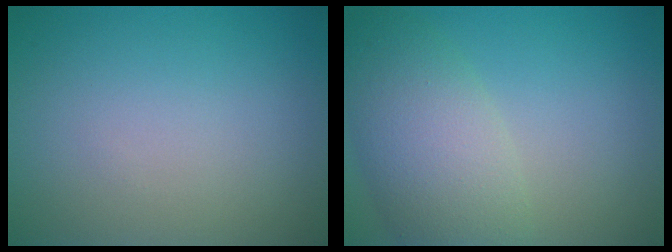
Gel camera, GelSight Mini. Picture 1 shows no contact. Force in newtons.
{"total": 6.3, "press": 6.2, "slide": 0.5}